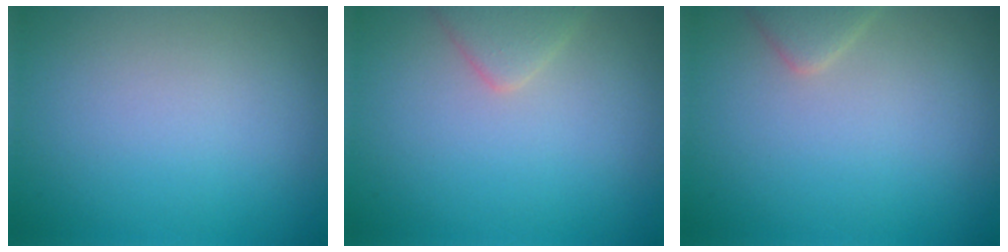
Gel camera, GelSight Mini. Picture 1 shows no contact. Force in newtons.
{"total": 2.2, "press": 2.2, "slide": 0.2}
{"total": 2.0, "press": 2.0, "slide": 0.1}